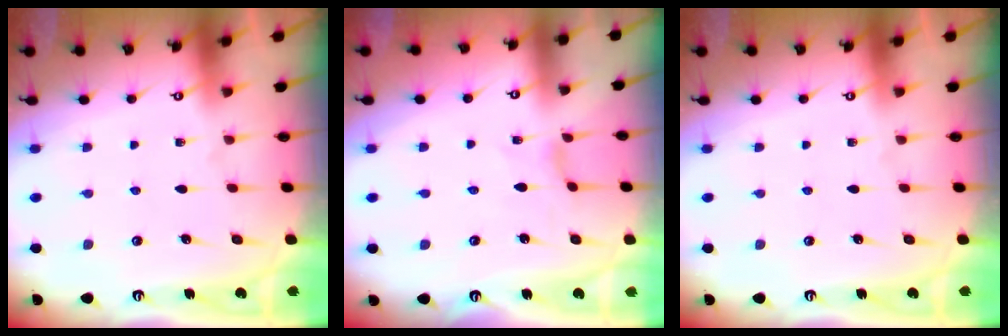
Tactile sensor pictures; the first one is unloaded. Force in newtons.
{"total": 1.4, "press": 1.4, "slide": 0.3}
{"total": 0.0}